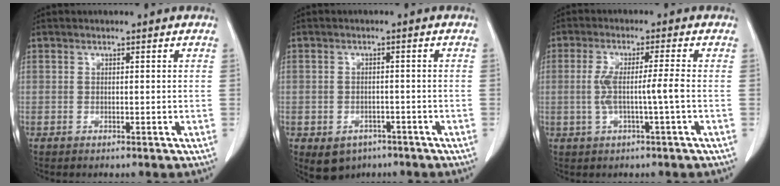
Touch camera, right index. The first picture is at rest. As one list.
[{"total": 5.2, "force": [-3.1, 3.9, 1.5], "torque": [-0.018, 0.006, -0.036]}, {"total": 5.3, "force": [-0.8, -0.5, 5.3], "torque": [-0.106, 0.006, -0.012]}]